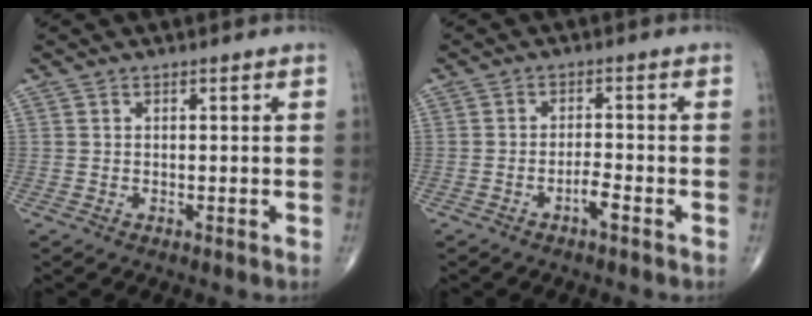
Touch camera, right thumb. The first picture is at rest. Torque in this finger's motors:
{"motor_torque": [0.76, 1.19, 0.36, -0.01, 0.13]}